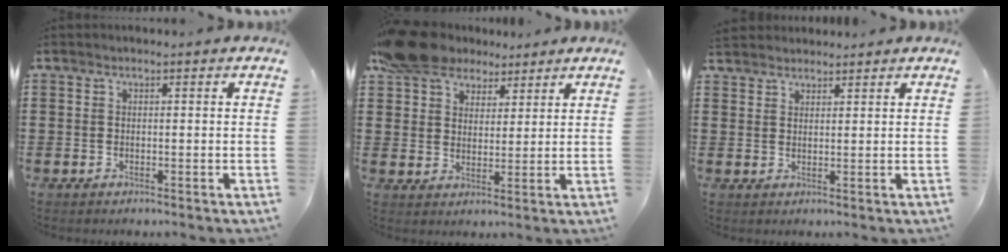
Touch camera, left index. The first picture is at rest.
{"total": 8.9, "force": [7.0, 4.5, 3.2], "torque": [-0.087, 0.000, 0.135]}
{"total": 2.3, "force": [2.2, 0.8, -0.2], "torque": [-0.002, 0.001, 0.043]}